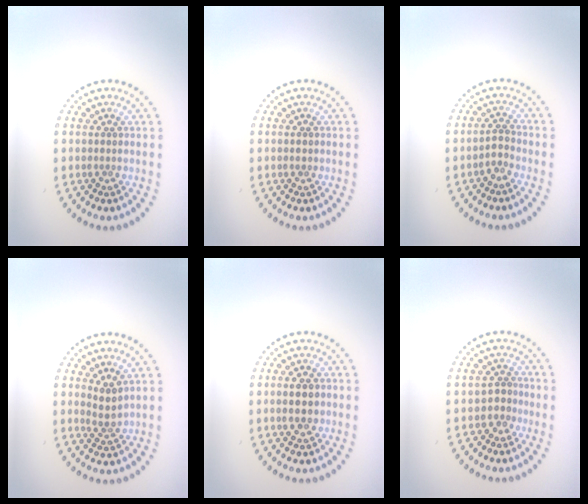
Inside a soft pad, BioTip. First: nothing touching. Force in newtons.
{"total": 0.6, "press": 0.6, "slide": 0.1}
{"total": 1.4, "press": 0.9, "slide": 1.0}
{"total": 1.9, "press": 1.4, "slide": 1.2}
{"total": 2.9, "press": 2.9, "slide": 0.2}
{"total": 1.6, "press": 1.2, "slide": 1.1}